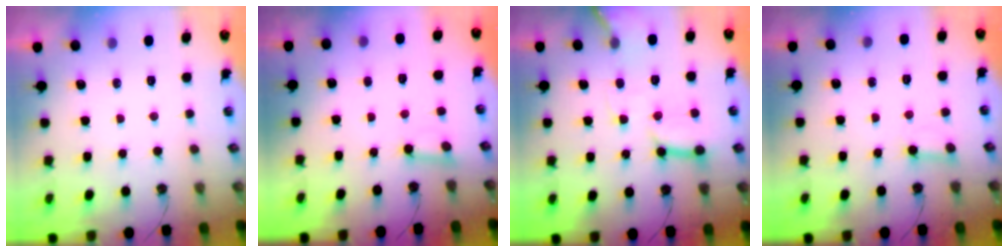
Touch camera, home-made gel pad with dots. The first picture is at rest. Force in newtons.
{"total": 2.5, "press": 2.5, "slide": 0.4}
{"total": 12.2, "press": 12.2, "slide": 1.1}
{"total": 4.2, "press": 4.2, "slide": 0.3}